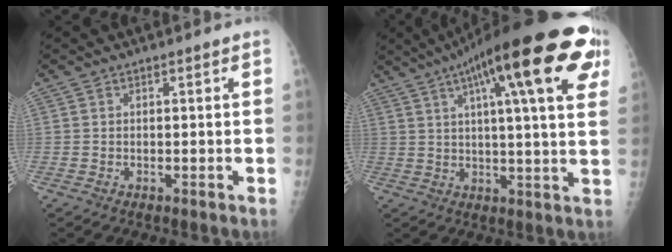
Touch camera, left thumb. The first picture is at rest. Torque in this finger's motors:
{"motor_torque": [0.48, 1.10, 1.87, -0.90, 0.32]}